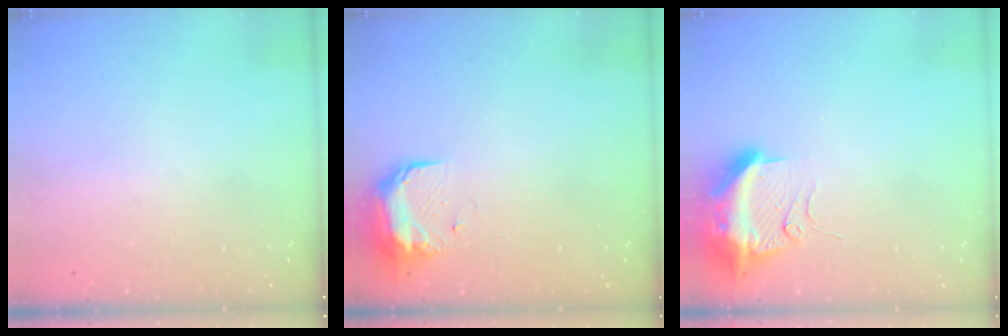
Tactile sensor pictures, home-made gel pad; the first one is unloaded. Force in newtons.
{"total": 11.4, "press": 9.6, "slide": 6.1}
{"total": 12.1, "press": 12.1, "slide": 1.3}